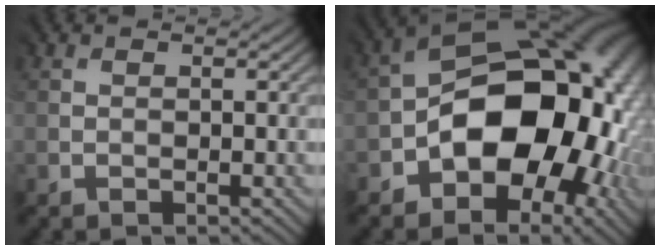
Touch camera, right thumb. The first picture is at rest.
{"total": 18.1, "force": [-3.9, 12.1, 12.9], "torque": [-0.148, -0.014, -0.057]}